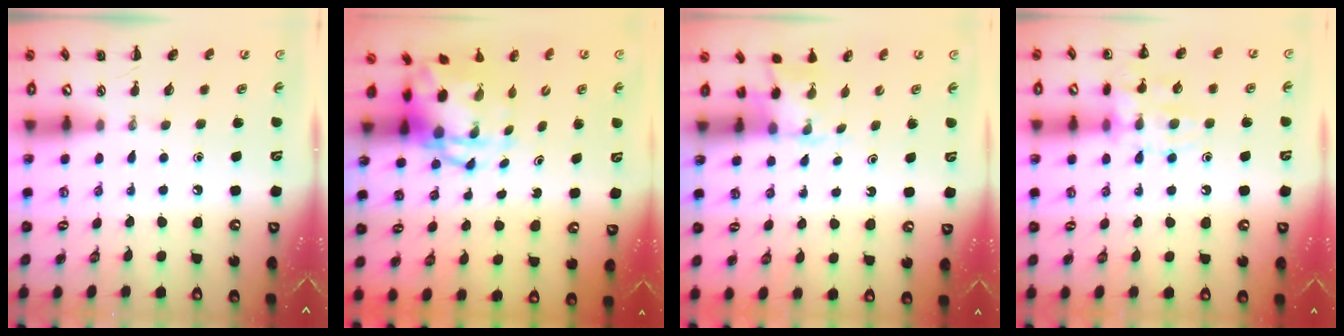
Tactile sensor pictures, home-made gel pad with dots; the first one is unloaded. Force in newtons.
{"total": 7.6, "press": 7.4, "slide": 1.3}
{"total": 2.6, "press": 2.5, "slide": 0.6}
{"total": 12.5, "press": 12.5, "slide": 0.9}